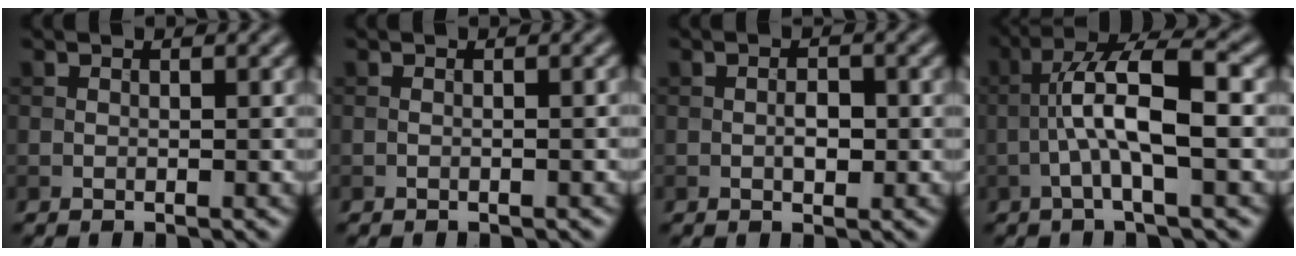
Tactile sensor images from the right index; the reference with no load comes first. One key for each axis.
{"total": 0.8, "fx": -0.2, "fy": 0.2, "fz": 0.7, "tx": -0.010, "ty": -0.001, "tz": -0.009}
{"total": 1.7, "fx": -0.2, "fy": 0.9, "fz": 1.5, "tx": -0.023, "ty": 0.002, "tz": -0.005}
{"total": 6.9, "fx": -1.0, "fy": 1.6, "fz": 6.7, "tx": -0.126, "ty": 0.021, "tz": -0.022}